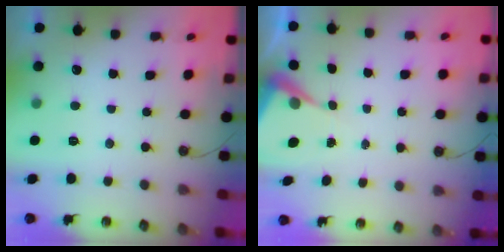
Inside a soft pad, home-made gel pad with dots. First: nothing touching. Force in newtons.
{"total": 6.9, "press": 6.8, "slide": 0.6}